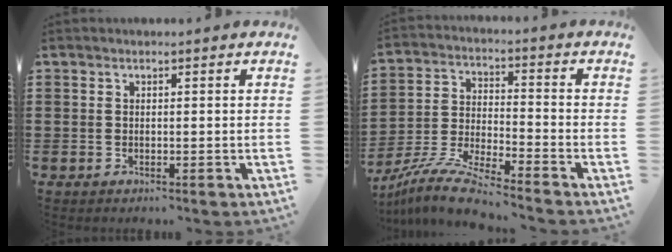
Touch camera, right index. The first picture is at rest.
{"total": 8.7, "force": [-8.2, 0.0, 3.0], "torque": [-0.068, 0.001, -0.164]}